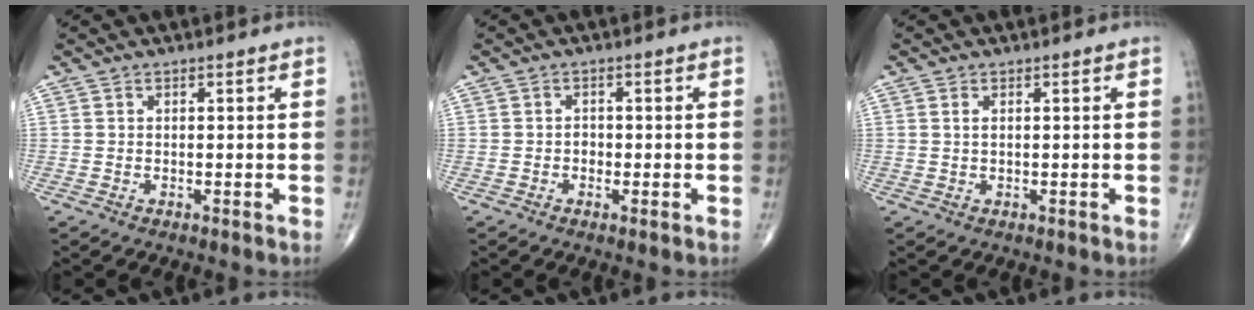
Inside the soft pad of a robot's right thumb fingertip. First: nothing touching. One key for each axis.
{"total": 3.2, "fx": -0.8, "fy": 2.5, "fz": 1.9, "tx": -0.010, "ty": 0.009, "tz": -0.020}
{"total": 1.0, "fx": 0.4, "fy": 0.4, "fz": 0.8, "tx": -0.018, "ty": 0.004, "tz": 0.009}